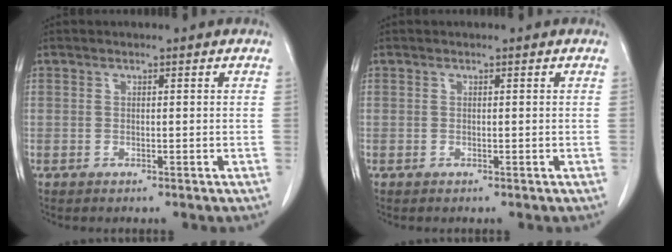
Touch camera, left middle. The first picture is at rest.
{"total": 0.0}